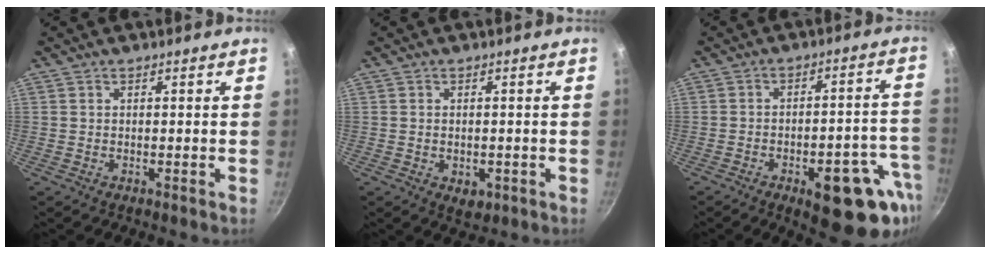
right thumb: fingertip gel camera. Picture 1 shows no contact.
{"total": 3.3, "force": [-0.9, 2.2, 2.3], "torque": [-0.029, -0.005, -0.010]}
{"total": 17.0, "force": [-7.6, 6.8, 13.6], "torque": [-0.120, 0.039, -0.092]}